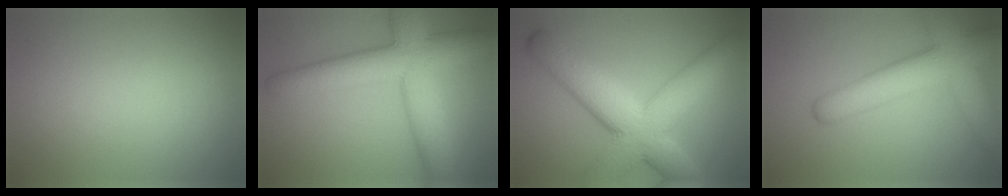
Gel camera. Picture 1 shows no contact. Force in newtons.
{"total": 8.8, "press": 8.8, "slide": 0.2}
{"total": 10.2, "press": 10.2, "slide": 0.8}
{"total": 7.4, "press": 7.4, "slide": 0.3}